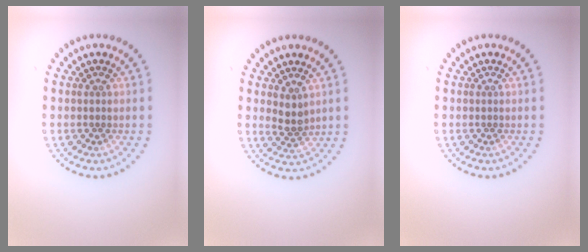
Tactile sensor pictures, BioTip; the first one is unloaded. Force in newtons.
{"total": 1.7, "press": 1.4, "slide": 0.9}
{"total": 0.0}